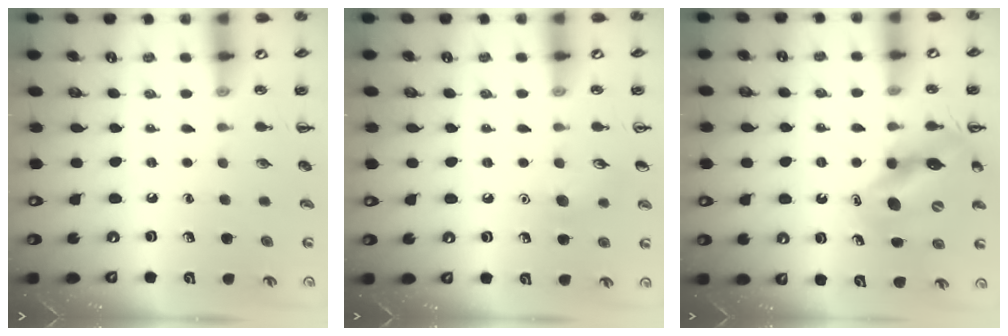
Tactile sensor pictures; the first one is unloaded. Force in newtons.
{"total": 7.3, "press": 7.0, "slide": 2.1}
{"total": 12.5, "press": 11.9, "slide": 4.0}